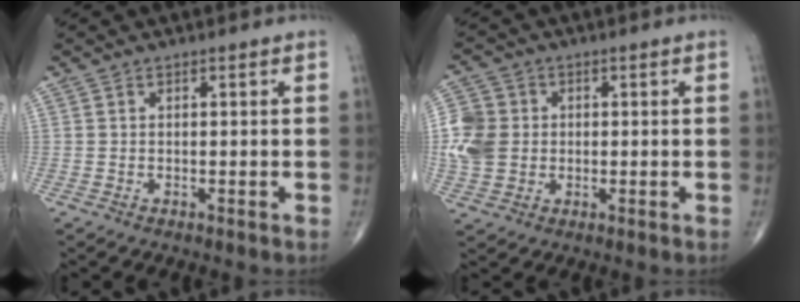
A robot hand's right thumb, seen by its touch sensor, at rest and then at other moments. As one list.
[{"total": 8.5, "force": [0.1, 7.3, 4.3], "torque": [-0.081, 0.004, 0.000]}]